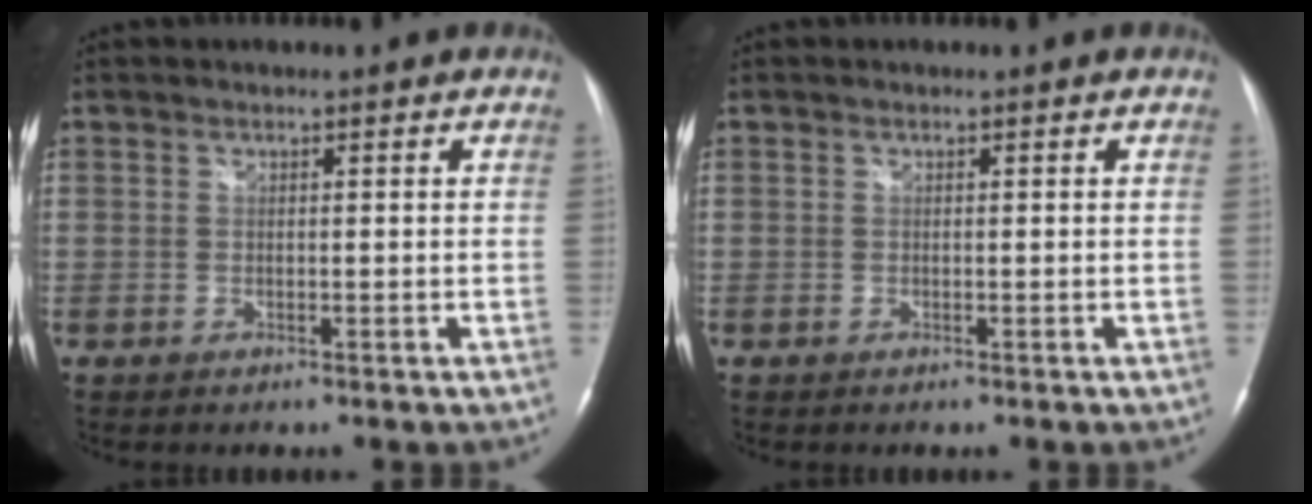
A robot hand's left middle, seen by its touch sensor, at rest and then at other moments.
{"total": 0.0}